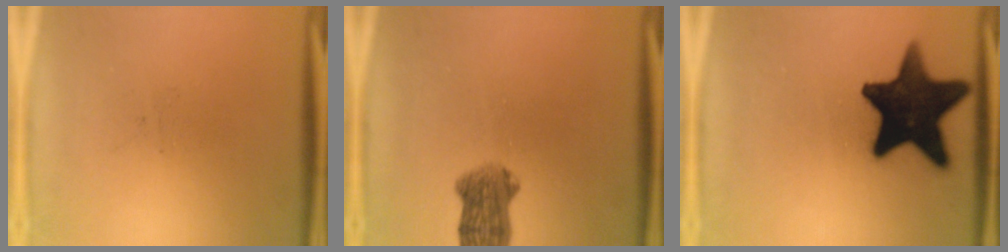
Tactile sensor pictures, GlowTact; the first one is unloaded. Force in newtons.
{"total": 5.5}
{"total": 17.4}